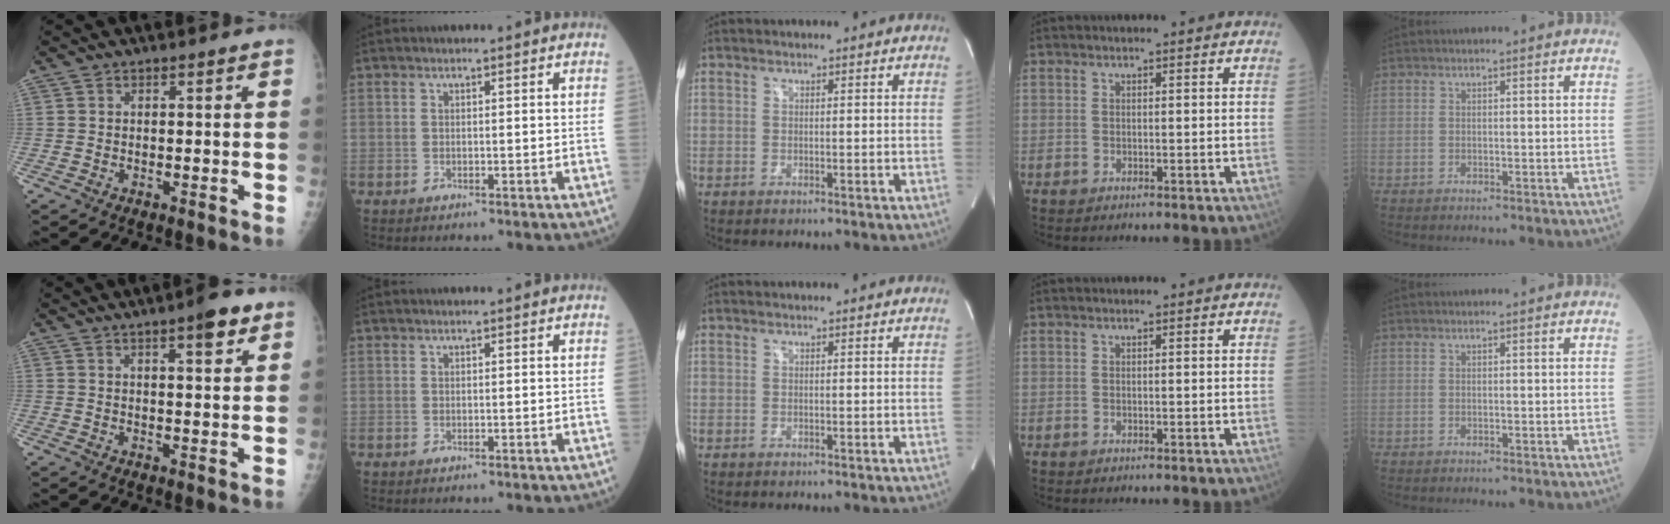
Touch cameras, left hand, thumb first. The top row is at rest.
{"thumb": {"total": 5.8, "force": [3.4, 1.5, 4.4], "torque": [-0.051, -0.014, 0.043]}}